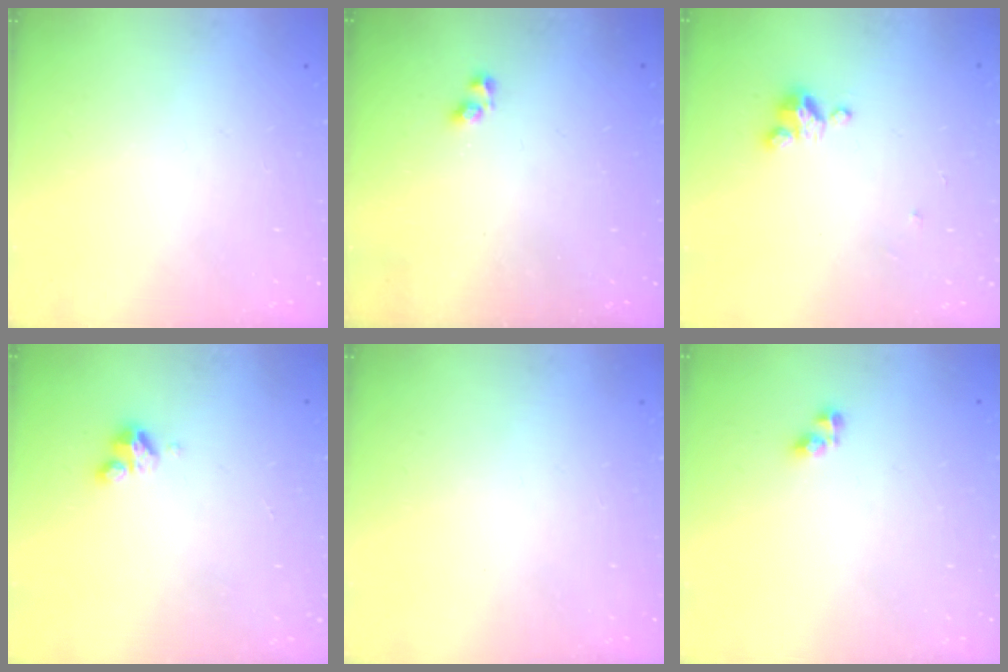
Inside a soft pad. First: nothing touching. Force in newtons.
{"total": 2.9, "press": 2.9, "slide": 0.6}
{"total": 2.9, "press": 2.9, "slide": 0.3}
{"total": 4.4, "press": 4.4, "slide": 0.4}
{"total": 0.0}
{"total": 4.2, "press": 4.1, "slide": 0.6}